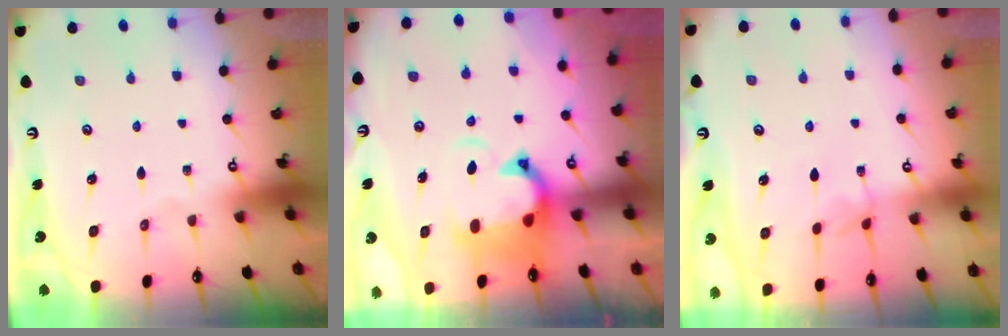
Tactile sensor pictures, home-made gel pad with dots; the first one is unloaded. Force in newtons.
{"total": 3.1, "press": 2.8, "slide": 1.3}
{"total": 1.1, "press": 0.9, "slide": 0.5}